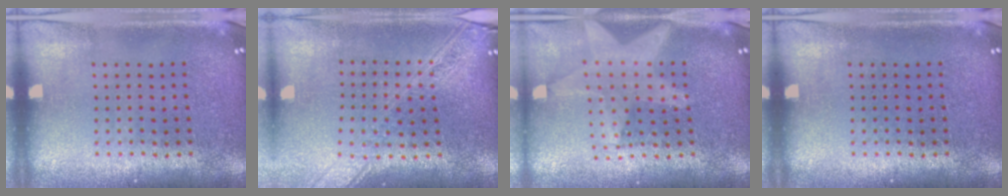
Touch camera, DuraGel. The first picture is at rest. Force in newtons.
{"total": 2.3, "press": 1.9, "slide": 1.3}
{"total": 2.2, "press": 1.8, "slide": 1.3}
{"total": 0.0}